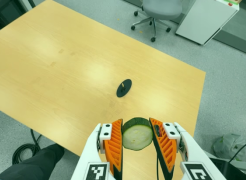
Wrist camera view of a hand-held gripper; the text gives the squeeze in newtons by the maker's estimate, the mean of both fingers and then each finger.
{"total": 12.1, "left": 11.2, "right": 13.0}